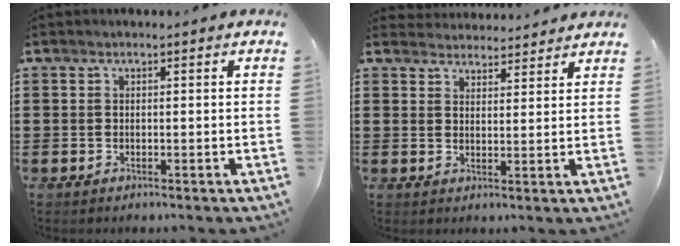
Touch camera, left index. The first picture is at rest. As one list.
[{"total": 3.3, "force": [3.2, 0.5, -0.2], "torque": [-0.007, -0.010, 0.061]}]